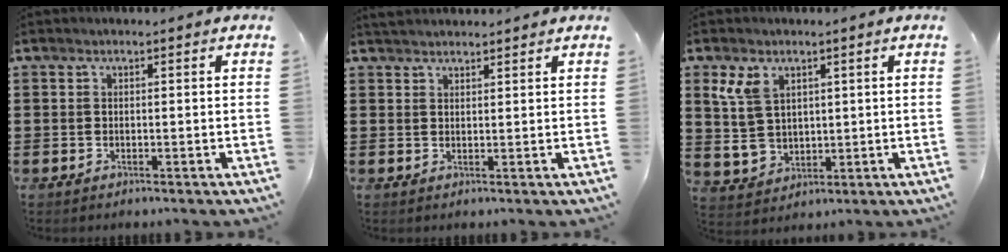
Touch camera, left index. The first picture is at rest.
{"total": 1.9, "force": [1.9, 0.4, 0.2], "torque": [-0.008, 0.003, 0.038]}
{"total": 6.5, "force": [2.6, 4.7, 3.6], "torque": [-0.102, 0.010, 0.047]}